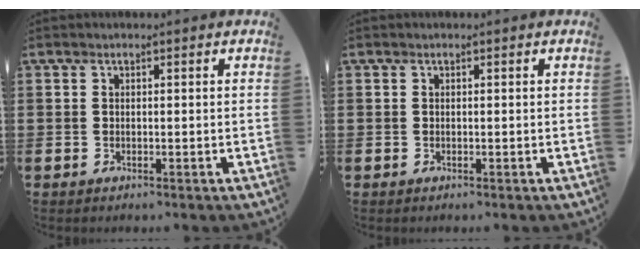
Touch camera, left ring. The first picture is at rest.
{"total": 0.0}